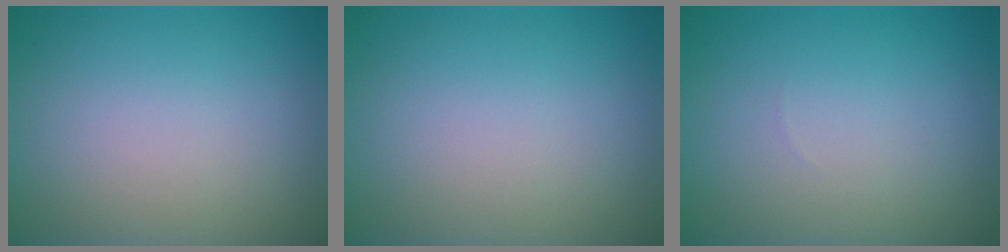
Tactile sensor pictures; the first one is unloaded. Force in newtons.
{"total": 0.0}
{"total": 0.0}